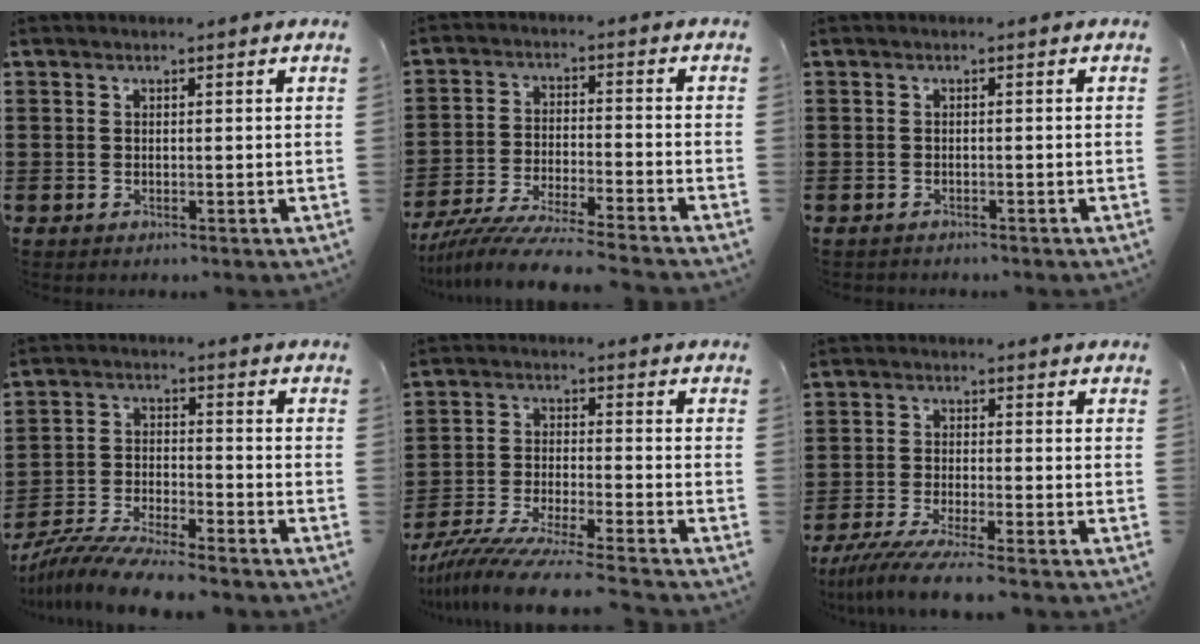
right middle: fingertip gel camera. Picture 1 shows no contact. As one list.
[{"total": 7.6, "force": [-7.2, -0.2, 2.5], "torque": [-0.055, -0.009, -0.143]}, {"total": 0.7, "force": [-0.7, 0.1, 0.0], "torque": [-0.002, 0.001, -0.015]}, {"total": 8.5, "force": [-8.1, 0.2, 2.6], "torque": [-0.055, 0.002, -0.160]}, {"total": 8.9, "force": [-8.2, -0.1, 3.5], "torque": [-0.075, -0.006, -0.162]}, {"total": 5.4, "force": [-4.8, -0.4, 2.5], "torque": [-0.068, -0.026, -0.096]}]